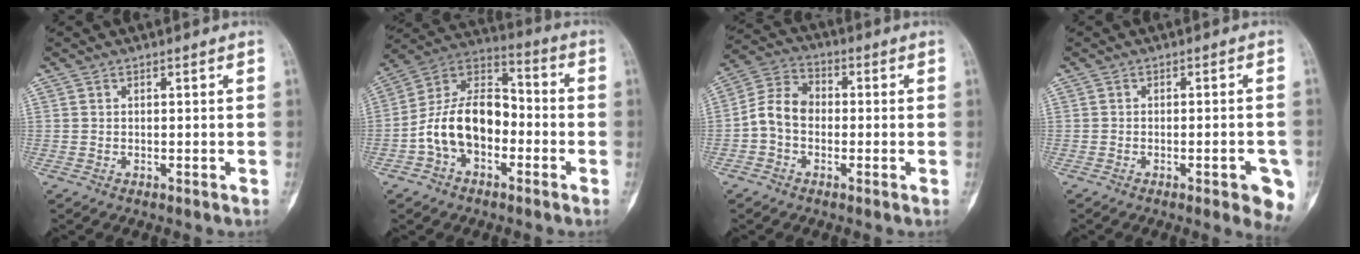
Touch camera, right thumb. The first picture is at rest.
{"total": 14.9, "force": [-3.7, 9.6, 10.8], "torque": [-0.175, 0.055, -0.076]}
{"total": 7.6, "force": [-1.2, 5.7, 4.8], "torque": [-0.078, 0.030, -0.039]}
{"total": 6.5, "force": [-2.9, 1.8, 5.5], "torque": [-0.053, 0.005, -0.030]}